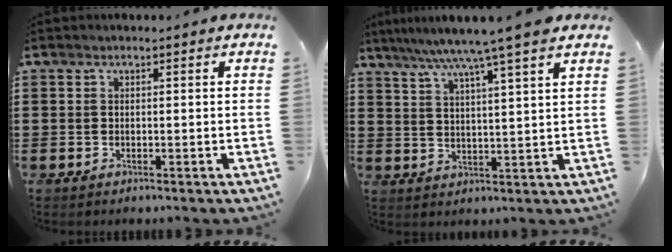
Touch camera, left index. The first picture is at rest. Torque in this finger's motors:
{"motor_torque": [1.19, -0.94, 1.02, 0.21]}